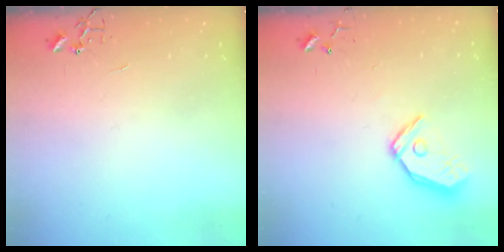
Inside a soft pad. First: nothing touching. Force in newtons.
{"total": 12.4, "press": 12.2, "slide": 1.9}